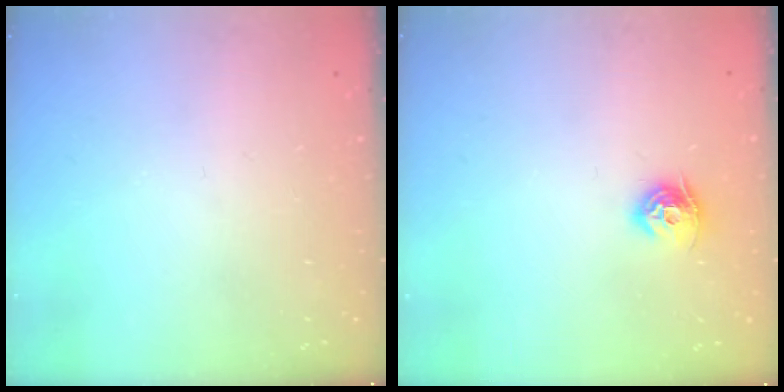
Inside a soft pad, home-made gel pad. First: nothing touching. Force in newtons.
{"total": 7.8, "press": 7.8, "slide": 0.4}